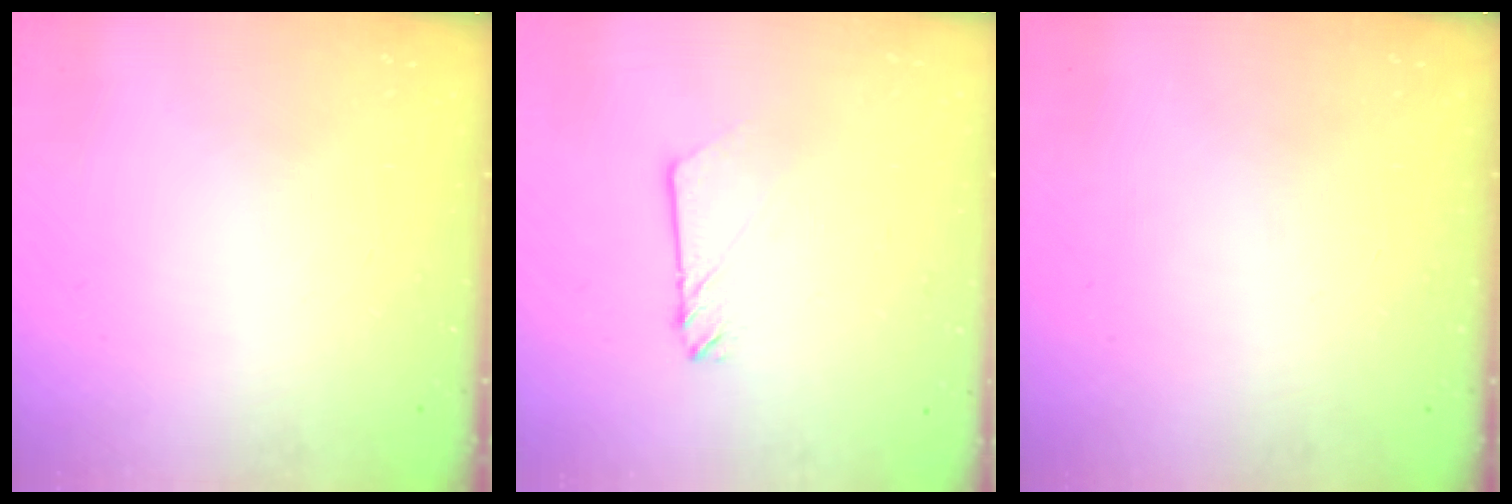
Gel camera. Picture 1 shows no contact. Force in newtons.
{"total": 2.3, "press": 2.3, "slide": 0.3}
{"total": 0.0}